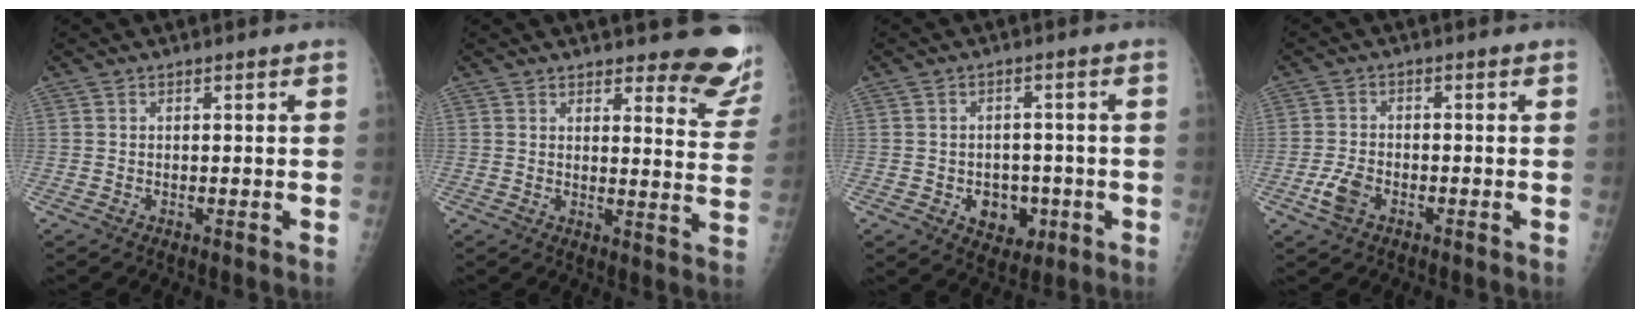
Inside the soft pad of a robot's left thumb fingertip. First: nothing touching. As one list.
[{"total": 11.1, "force": [9.9, 3.0, 4.1], "torque": [-0.007, -0.081, 0.094]}, {"total": 6.8, "force": [-2.0, 5.3, 3.7], "torque": [-0.020, 0.011, -0.019]}, {"total": 4.3, "force": [-2.0, 2.6, 2.7], "torque": [-0.057, 0.007, -0.039]}]